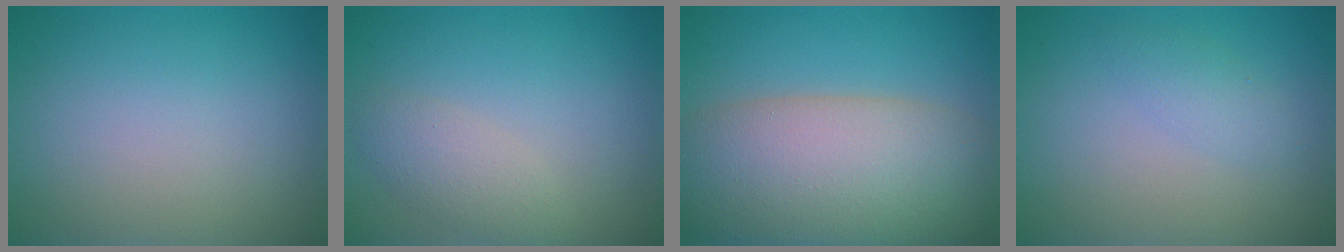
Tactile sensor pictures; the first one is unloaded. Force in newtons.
{"total": 2.5, "press": 2.5, "slide": 0.1}
{"total": 11.7, "press": 11.7, "slide": 0.7}
{"total": 1.4, "press": 1.4, "slide": 0.0}